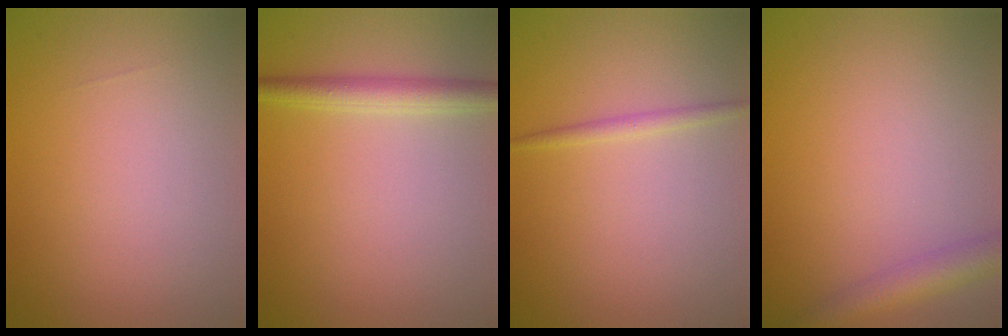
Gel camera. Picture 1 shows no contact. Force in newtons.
{"total": 2.7, "press": 2.7, "slide": 0.1}
{"total": 1.1, "press": 1.1, "slide": 0.1}
{"total": 3.0, "press": 3.0, "slide": 0.1}